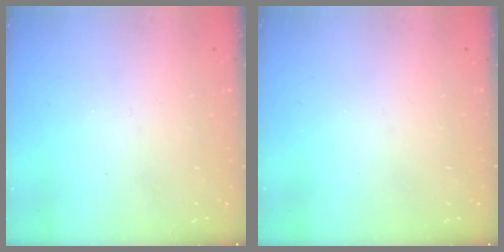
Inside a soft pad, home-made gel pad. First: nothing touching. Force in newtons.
{"total": 0.0}